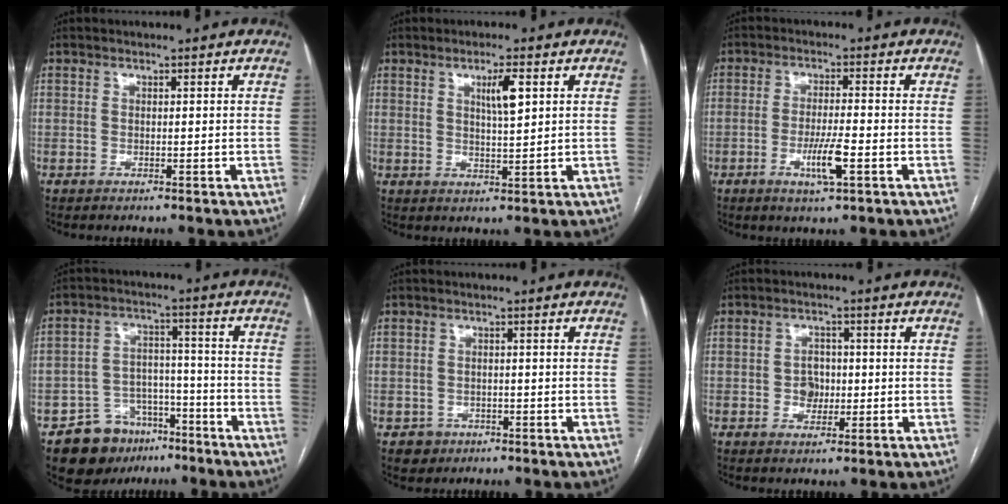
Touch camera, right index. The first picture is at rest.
{"total": 4.2, "force": [1.7, 0.5, 3.8], "torque": [-0.068, -0.001, 0.029]}
{"total": 5.4, "force": [-2.1, 0.4, 5.0], "torque": [-0.091, -0.006, -0.035]}
{"total": 10.9, "force": [-7.2, 7.3, 3.7], "torque": [-0.060, 0.030, -0.109]}
{"total": 2.7, "force": [-1.4, 2.3, 0.1], "torque": [0.001, 0.010, -0.020]}
{"total": 3.1, "force": [-0.4, 2.5, 1.8], "torque": [-0.017, 0.008, -0.004]}